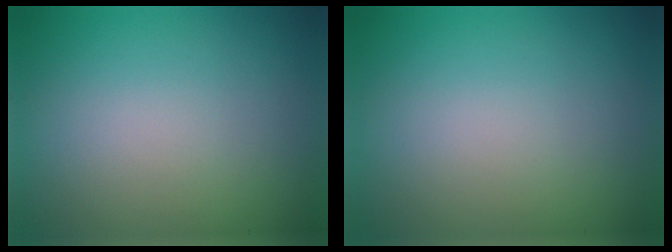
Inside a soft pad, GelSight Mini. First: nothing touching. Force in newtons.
{"total": 0.0}